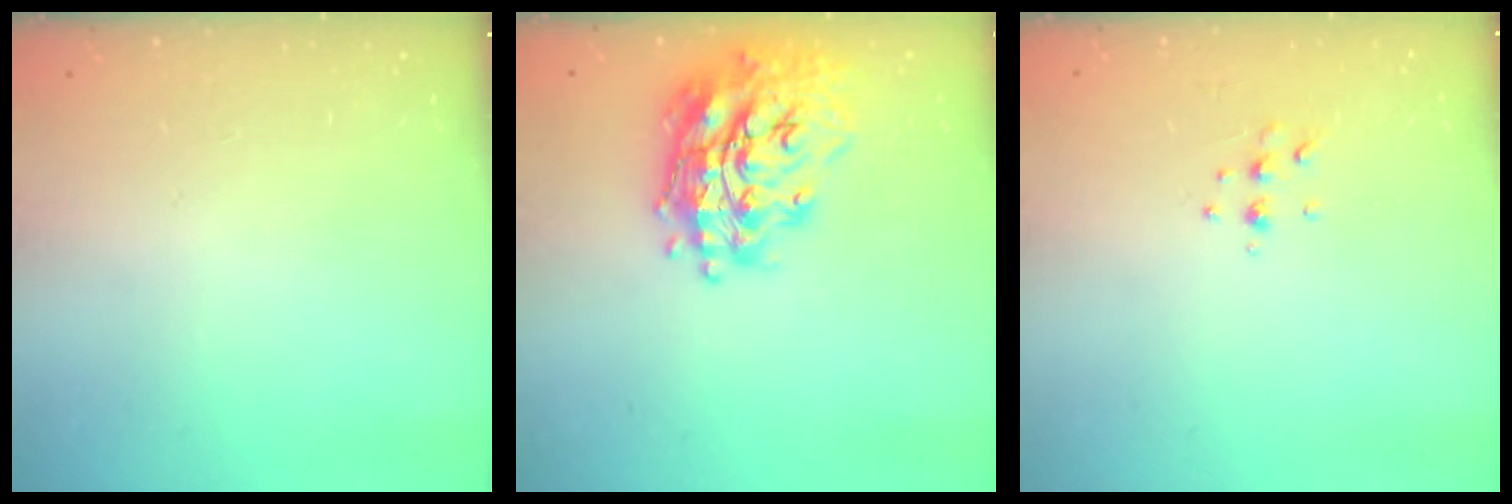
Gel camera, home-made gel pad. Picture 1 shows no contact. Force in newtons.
{"total": 19.9, "press": 19.8, "slide": 2.1}
{"total": 3.8, "press": 3.6, "slide": 1.1}